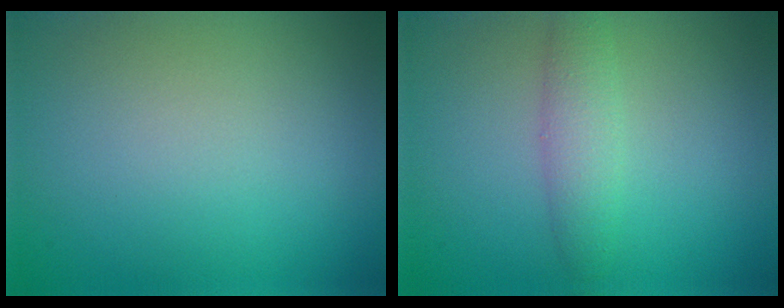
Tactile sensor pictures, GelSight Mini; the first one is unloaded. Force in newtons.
{"total": 2.5, "press": 2.5, "slide": 0.1}